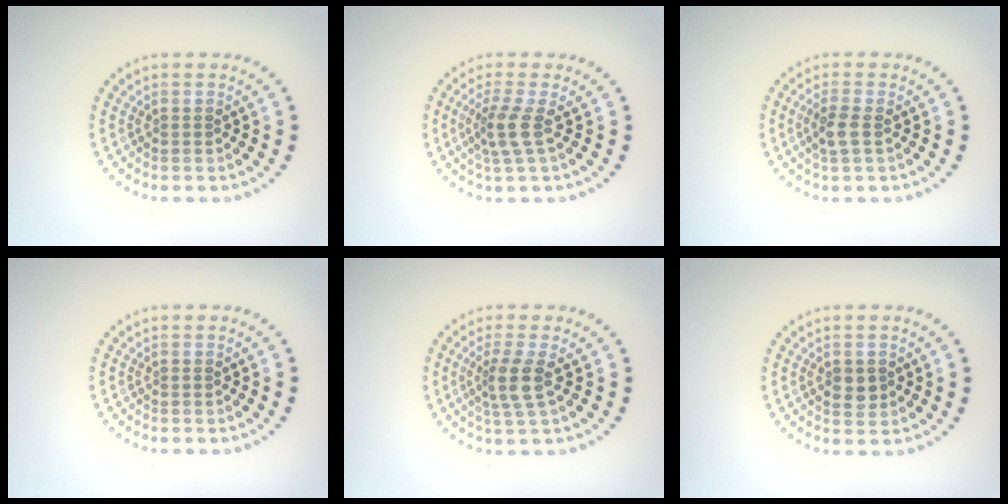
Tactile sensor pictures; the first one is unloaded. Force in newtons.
{"total": 2.5, "press": 1.9, "slide": 1.7}
{"total": 1.9, "press": 1.8, "slide": 0.6}
{"total": 0.0}
{"total": 2.7, "press": 2.2, "slide": 1.6}
{"total": 1.9, "press": 1.8, "slide": 0.2}